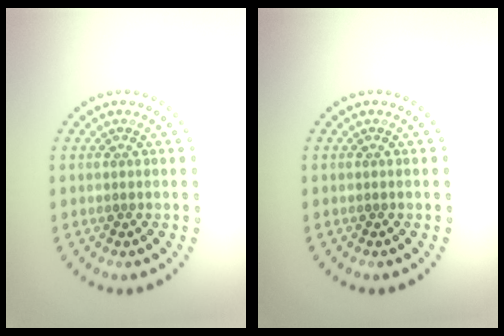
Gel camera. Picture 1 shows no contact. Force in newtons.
{"total": 0.0}